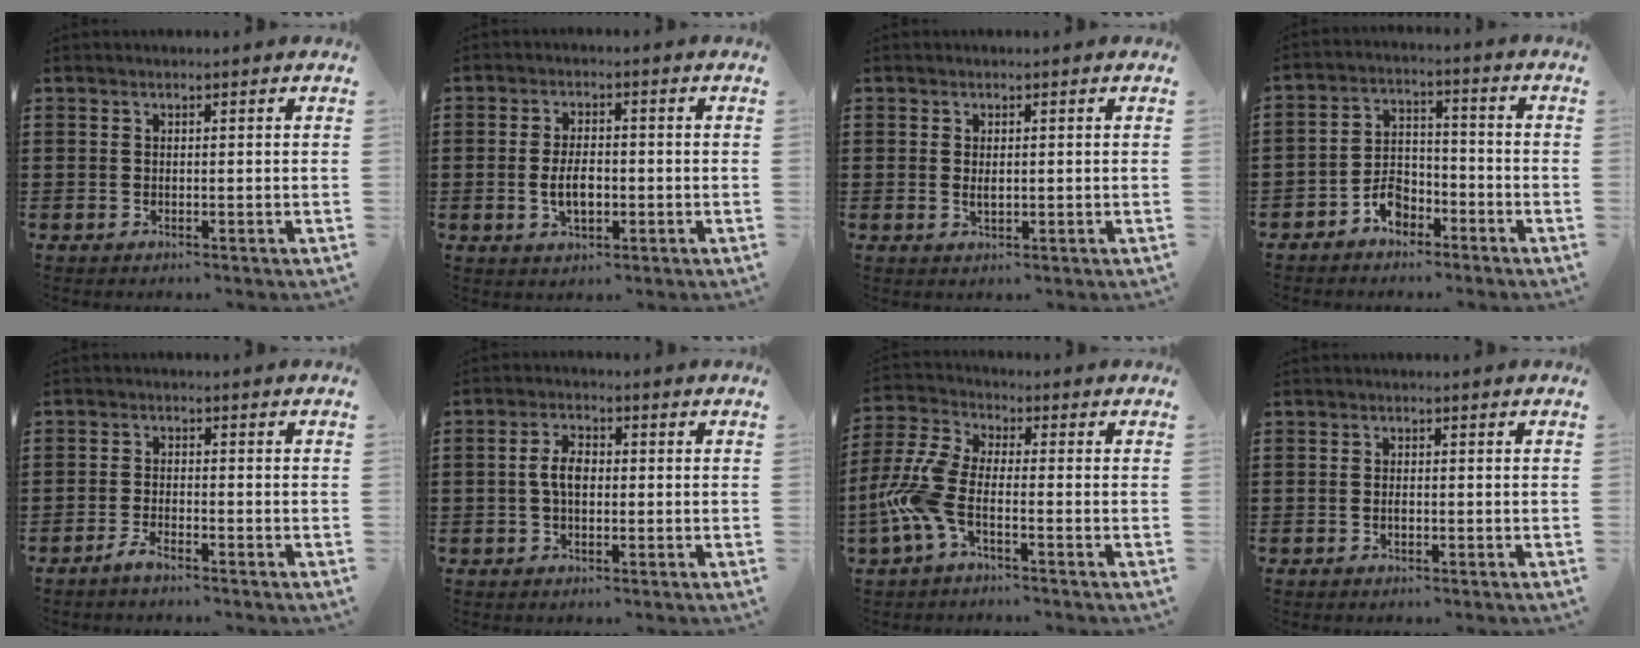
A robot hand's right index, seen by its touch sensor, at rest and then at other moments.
{"total": 4.5, "force": [-0.7, 2.3, 3.8], "torque": [-0.069, -0.001, -0.016]}
{"total": 1.5, "force": [0.1, 0.6, 1.4], "torque": [-0.028, 0.001, 0.003]}
{"total": 5.2, "force": [-3.5, 3.1, 2.2], "torque": [-0.046, 0.013, -0.068]}
{"total": 2.1, "force": [-1.8, 0.3, 1.1], "torque": [-0.028, 0.000, -0.037]}
{"total": 4.2, "force": [-0.1, 2.3, 3.5], "torque": [-0.076, 0.006, -0.006]}
{"total": 8.2, "force": [-3.0, 3.6, 6.7], "torque": [-0.185, -0.014, -0.065]}
{"total": 1.2, "force": [-0.3, 0.5, 1.0], "torque": [-0.020, 0.000, -0.005]}